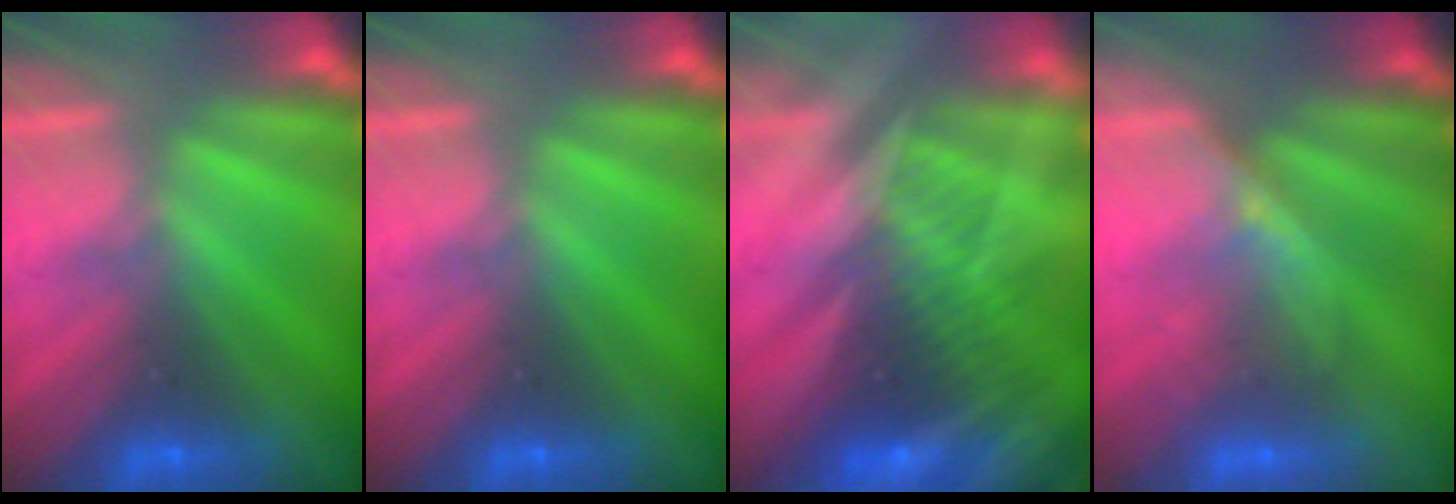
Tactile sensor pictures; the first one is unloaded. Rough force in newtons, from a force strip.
{"total": 0.0}
{"total": 2.9}
{"total": 2.2}